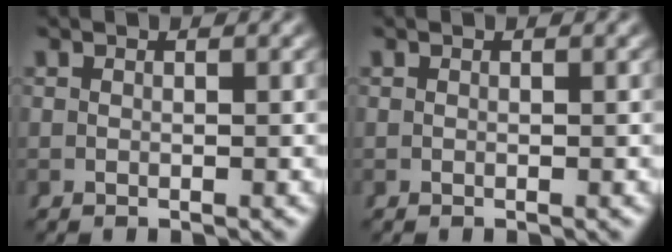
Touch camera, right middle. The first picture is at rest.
{"total": 0.0}